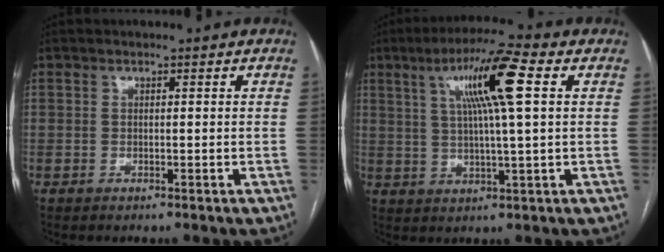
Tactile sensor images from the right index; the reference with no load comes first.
{"total": 11.2, "force": [3.6, 0.1, 10.6], "torque": [-0.188, 0.017, 0.060]}